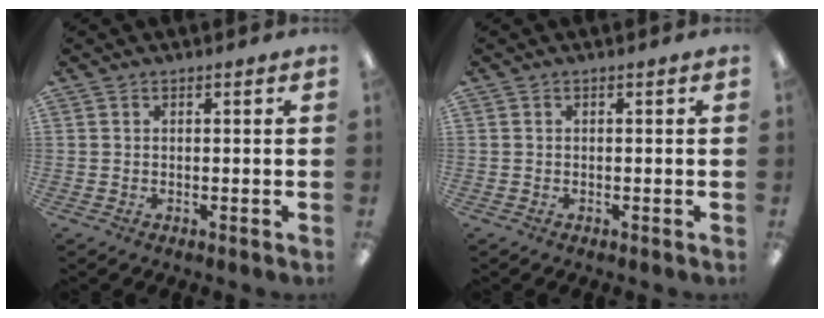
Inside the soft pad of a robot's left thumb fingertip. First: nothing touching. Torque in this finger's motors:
{"motor_torque": [0.00, 0.00, -0.10, 0.02, 0.00]}